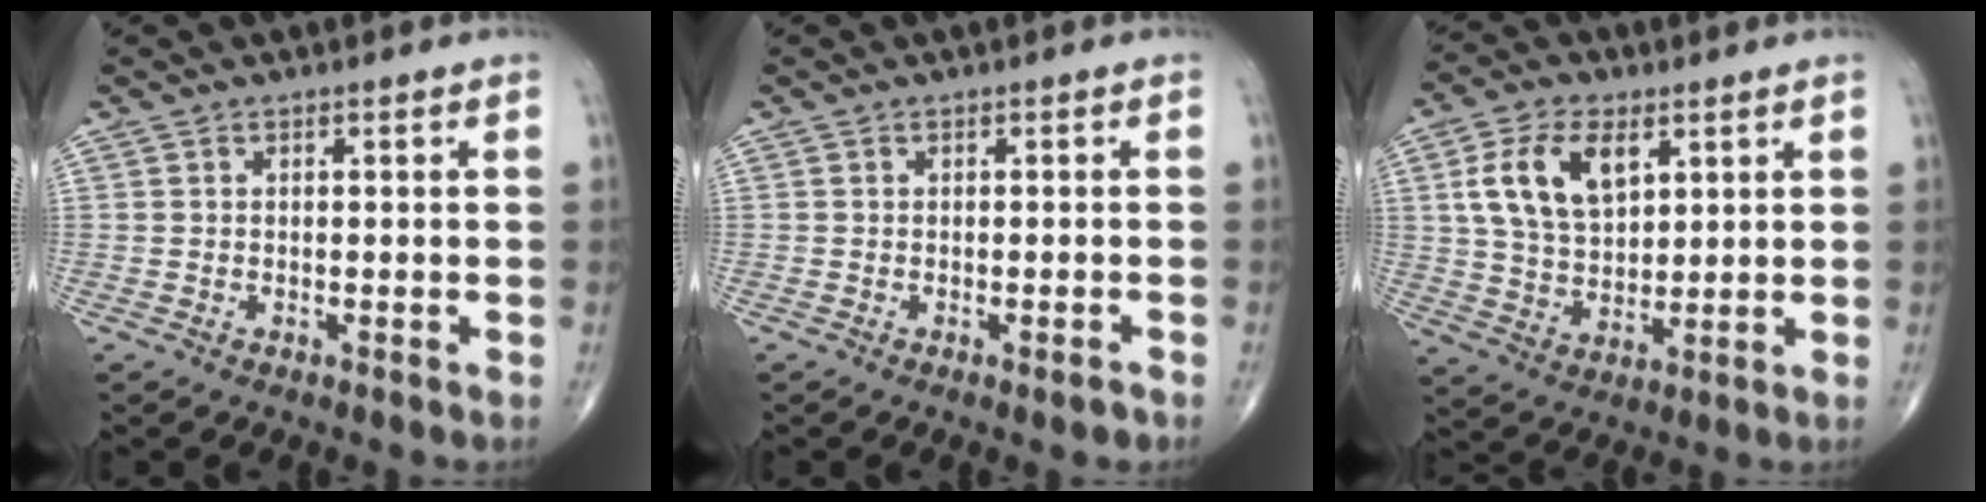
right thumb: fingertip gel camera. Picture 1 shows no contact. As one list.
[{"total": 1.4, "force": [-0.9, 0.4, 1.1], "torque": [-0.016, -0.001, -0.010]}, {"total": 12.4, "force": [4.5, 7.5, 8.8], "torque": [-0.149, -0.010, 0.089]}]